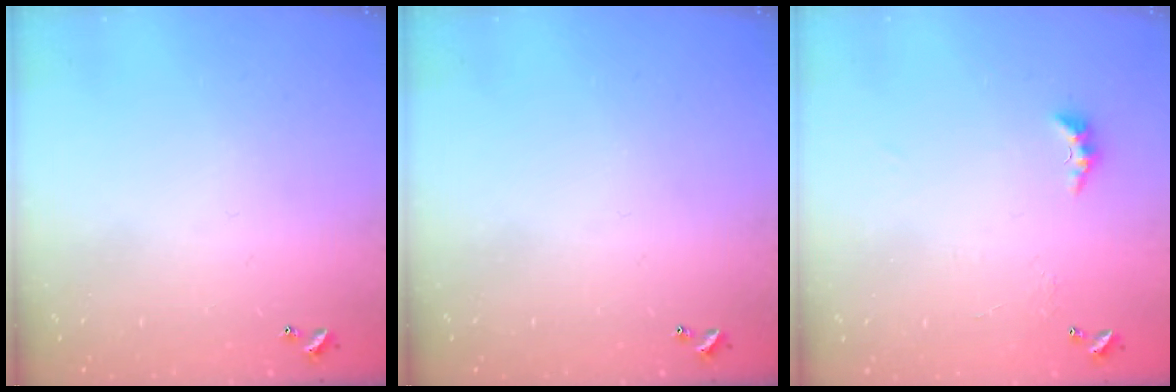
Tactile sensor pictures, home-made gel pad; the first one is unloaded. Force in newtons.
{"total": 0.0}
{"total": 3.0, "press": 2.9, "slide": 0.7}